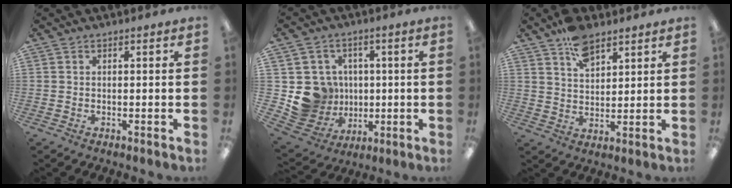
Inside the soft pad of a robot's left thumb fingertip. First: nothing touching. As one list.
[{"total": 11.6, "force": [0.2, 11.4, 2.2], "torque": [-0.075, 0.000, 0.022]}, {"total": 8.1, "force": [5.5, 4.2, 4.1], "torque": [-0.065, -0.026, 0.098]}]